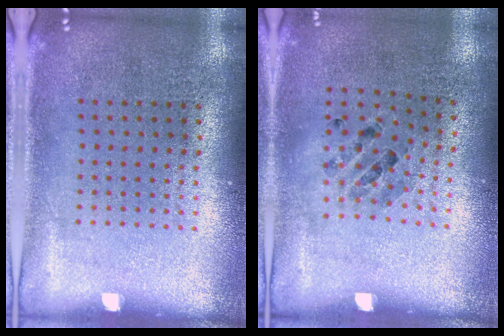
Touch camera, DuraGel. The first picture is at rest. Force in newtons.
{"total": 0.8, "press": 0.7, "slide": 0.3}